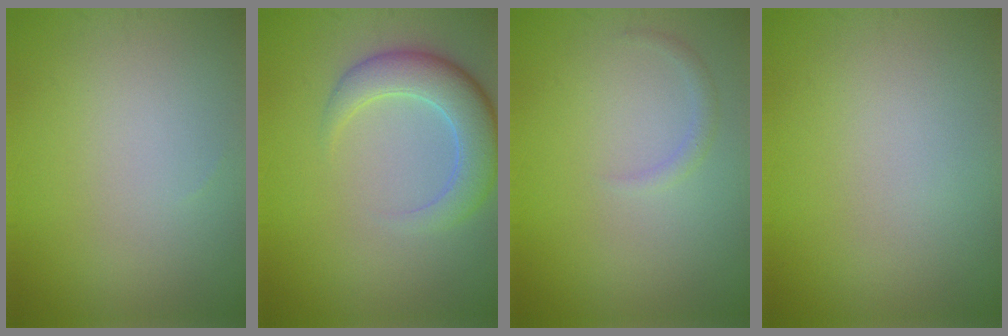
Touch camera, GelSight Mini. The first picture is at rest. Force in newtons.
{"total": 5.2, "press": 5.2, "slide": 0.3}
{"total": 0.9, "press": 0.9, "slide": 0.0}
{"total": 0.0}